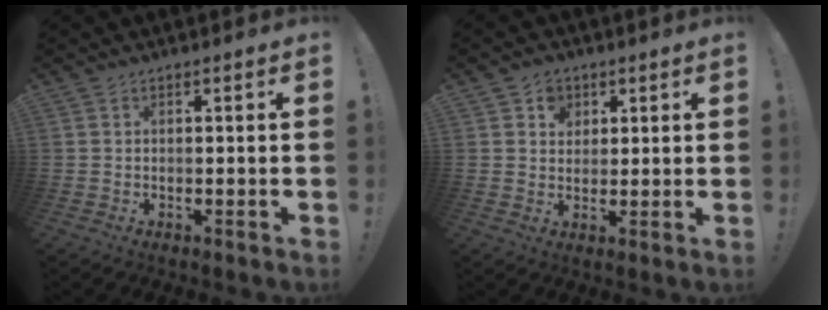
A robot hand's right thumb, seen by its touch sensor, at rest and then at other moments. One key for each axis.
{"total": 5.6, "fx": 2.7, "fy": 4.7, "fz": 1.6, "tx": -0.005, "ty": -0.018, "tz": 0.046}